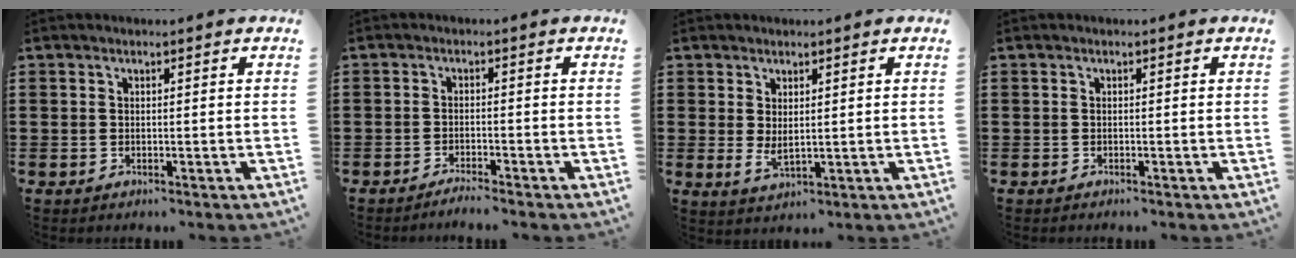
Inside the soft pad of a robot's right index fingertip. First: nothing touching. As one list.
[{"total": 1.7, "force": [-1.7, -0.2, 0.4], "torque": [-0.006, 0.003, -0.032]}, {"total": 2.4, "force": [1.0, 0.9, 2.0], "torque": [-0.039, 0.001, 0.020]}, {"total": 0.0}]